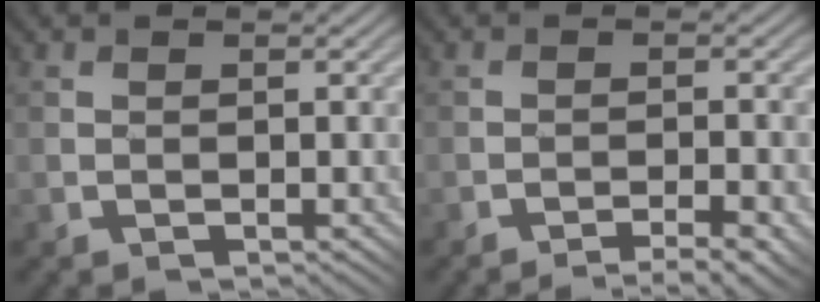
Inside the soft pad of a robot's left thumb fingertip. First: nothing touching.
{"total": 4.1, "force": [-3.3, 0.5, 2.4], "torque": [-0.037, 0.011, -0.047]}